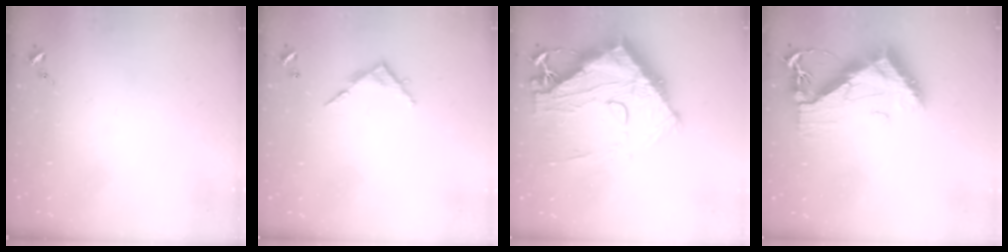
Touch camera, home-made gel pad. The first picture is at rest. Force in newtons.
{"total": 5.7, "press": 5.7, "slide": 0.4}
{"total": 23.2, "press": 23.1, "slide": 2.2}
{"total": 12.5, "press": 12.4, "slide": 1.1}